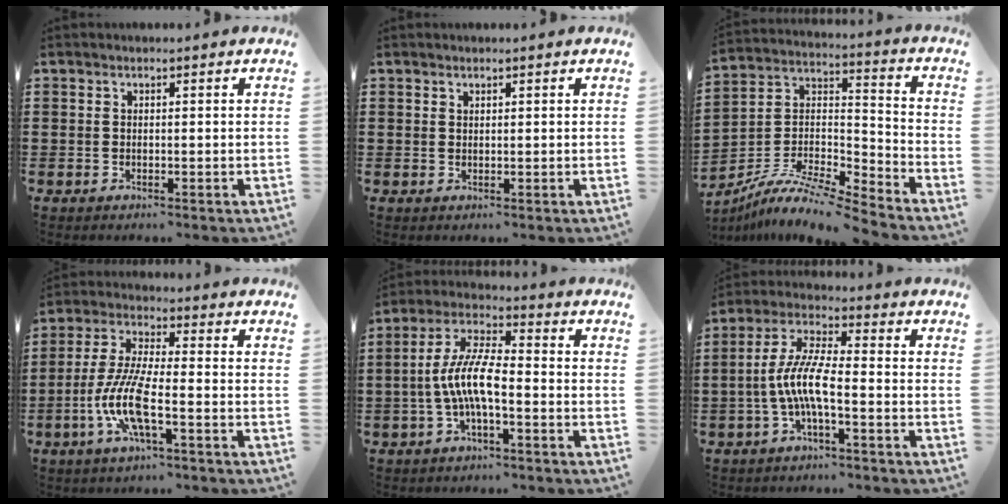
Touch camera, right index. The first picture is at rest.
{"total": 0.6, "force": [0.5, 0.3, 0.0], "torque": [-0.002, 0.001, 0.011]}
{"total": 9.3, "force": [-8.1, 1.5, 4.4], "torque": [-0.097, 0.002, -0.167]}
{"total": 9.2, "force": [-3.4, 2.0, 8.3], "torque": [-0.193, -0.016, -0.069]}
{"total": 8.4, "force": [-2.2, 2.3, 7.8], "torque": [-0.174, -0.008, -0.046]}
{"total": 7.9, "force": [-2.6, 1.5, 7.3], "torque": [-0.171, -0.014, -0.057]}